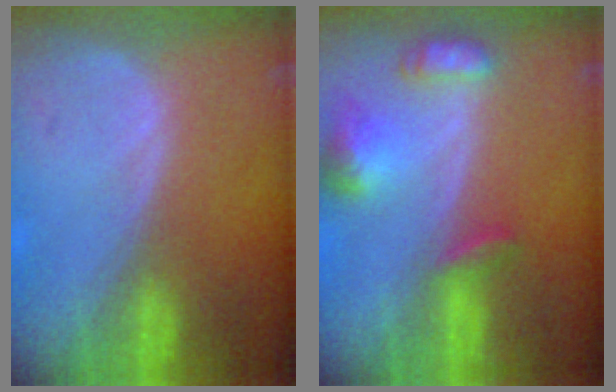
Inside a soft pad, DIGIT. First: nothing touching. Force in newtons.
{"total": 6.8, "press": 6.4, "slide": 2.4}